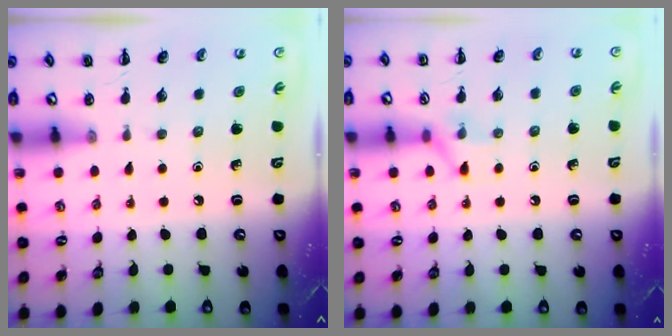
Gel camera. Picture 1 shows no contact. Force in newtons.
{"total": 6.4, "press": 6.3, "slide": 1.0}